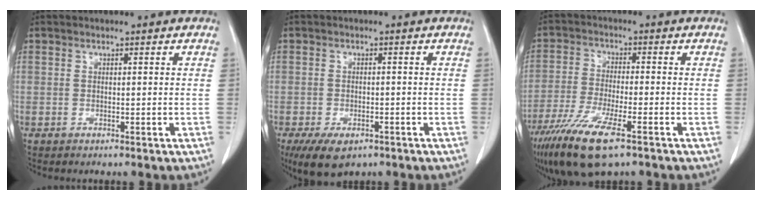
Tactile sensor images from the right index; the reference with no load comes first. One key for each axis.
{"total": 6.3, "fx": -3.9, "fy": 3.2, "fz": 3.7, "tx": -0.064, "ty": -0.006, "tz": -0.061}
{"total": 10.9, "fx": -6.5, "fy": 1.7, "fz": 8.6, "tx": -0.166, "ty": -0.027, "tz": -0.115}